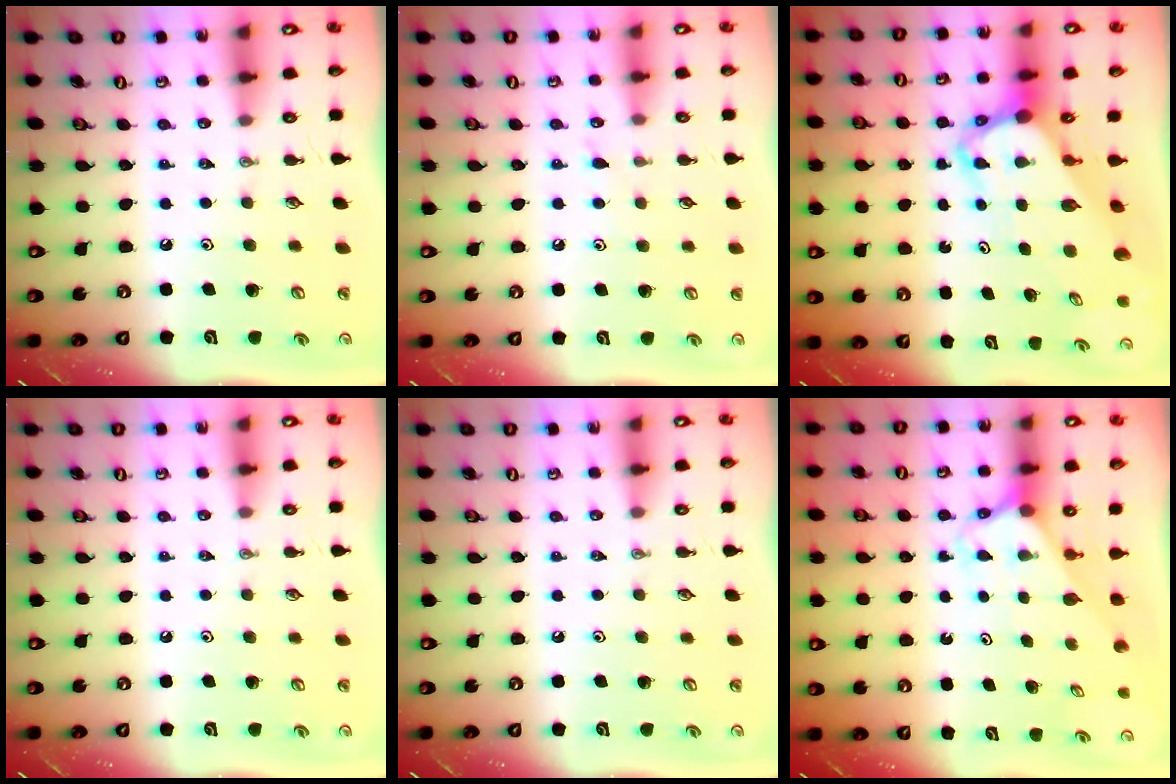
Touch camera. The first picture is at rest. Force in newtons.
{"total": 7.6, "press": 7.6, "slide": 0.6}
{"total": 5.0, "press": 4.9, "slide": 0.4}
{"total": 0.0}
{"total": 0.0}
{"total": 2.6, "press": 2.6, "slide": 0.2}